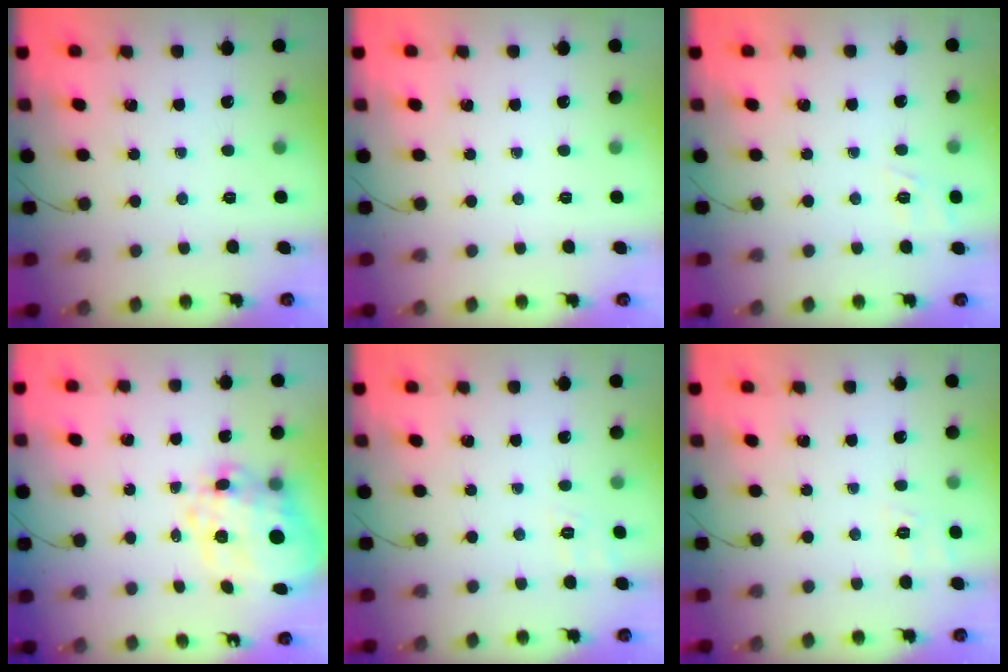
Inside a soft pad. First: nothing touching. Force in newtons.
{"total": 0.0}
{"total": 2.1, "press": 1.4, "slide": 1.5}
{"total": 13.6, "press": 13.2, "slide": 3.1}
{"total": 2.5, "press": 1.8, "slide": 1.8}
{"total": 2.3, "press": 1.3, "slide": 1.9}